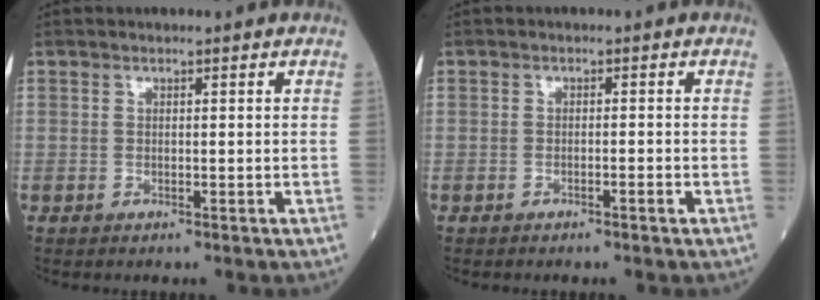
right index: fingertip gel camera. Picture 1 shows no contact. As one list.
[{"total": 1.1, "force": [-0.7, -0.1, 0.8], "torque": [-0.014, 0.001, -0.012]}]